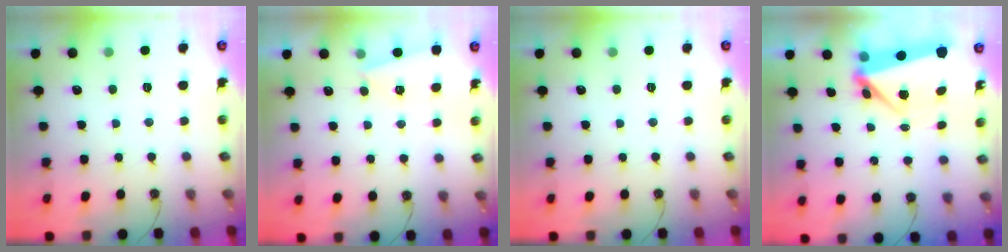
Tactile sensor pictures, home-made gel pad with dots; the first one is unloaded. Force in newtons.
{"total": 2.8, "press": 1.6, "slide": 2.3}
{"total": 0.0}
{"total": 6.2, "press": 5.6, "slide": 2.6}